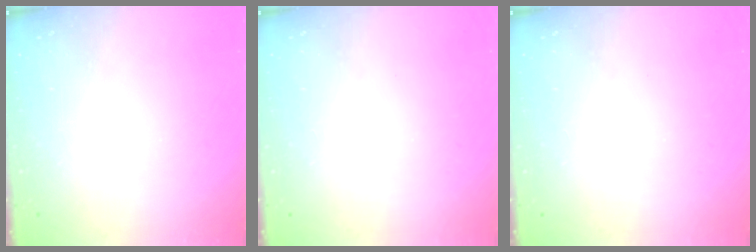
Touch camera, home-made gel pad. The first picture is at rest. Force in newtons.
{"total": 0.0}
{"total": 0.0}